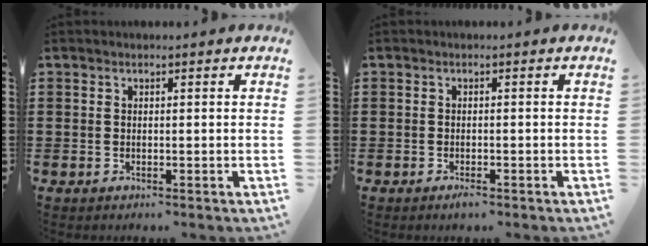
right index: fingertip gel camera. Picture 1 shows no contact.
{"total": 0.8, "force": [-0.6, 0.2, 0.4], "torque": [-0.011, -0.004, -0.011]}